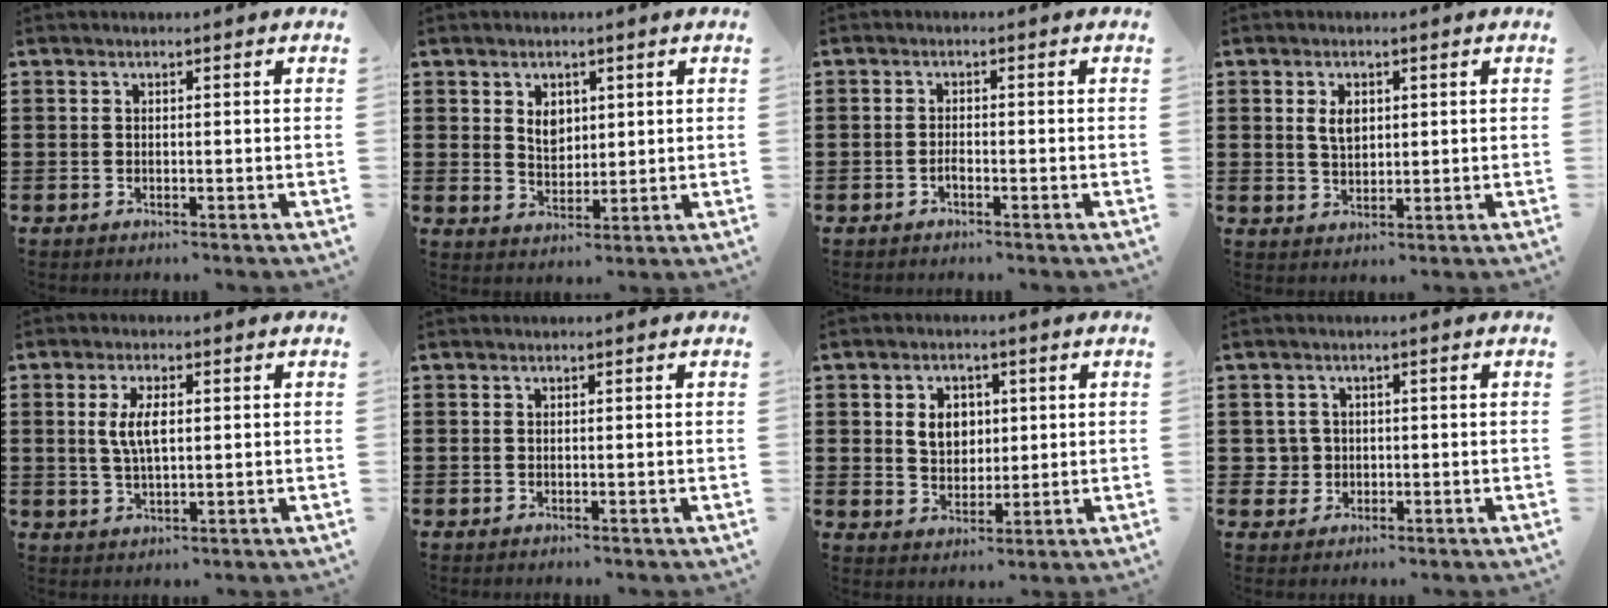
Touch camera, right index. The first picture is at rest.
{"total": 3.5, "force": [1.4, 2.4, 2.1], "torque": [-0.041, 0.005, 0.024]}
{"total": 1.1, "force": [-0.8, 0.3, 0.7], "torque": [-0.016, -0.005, -0.013]}
{"total": 3.1, "force": [1.0, 1.8, 2.4], "torque": [-0.045, 0.004, 0.014]}
{"total": 5.0, "force": [0.8, 1.9, 4.5], "torque": [-0.100, 0.005, 0.008]}
{"total": 0.0}
{"total": 4.9, "force": [1.0, 3.9, 2.7], "torque": [-0.060, 0.010, 0.014]}
{"total": 2.5, "force": [-0.2, 2.5, 0.5], "torque": [-0.021, 0.008, -0.007]}